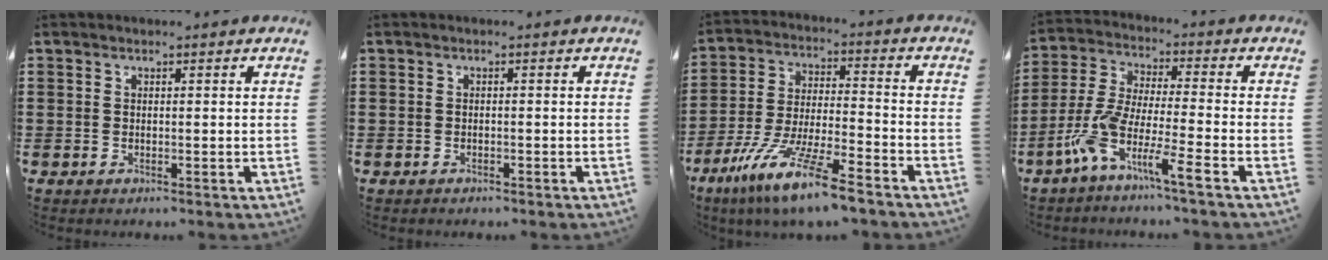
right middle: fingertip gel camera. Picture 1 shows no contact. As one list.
[{"total": 0.7, "force": [-0.6, 0.3, -0.1], "torque": [0.001, 0.002, -0.014]}, {"total": 11.7, "force": [-9.2, 0.3, 7.2], "torque": [-0.150, 0.006, -0.180]}, {"total": 8.0, "force": [-6.0, -0.1, 5.2], "torque": [-0.132, -0.022, -0.128]}]